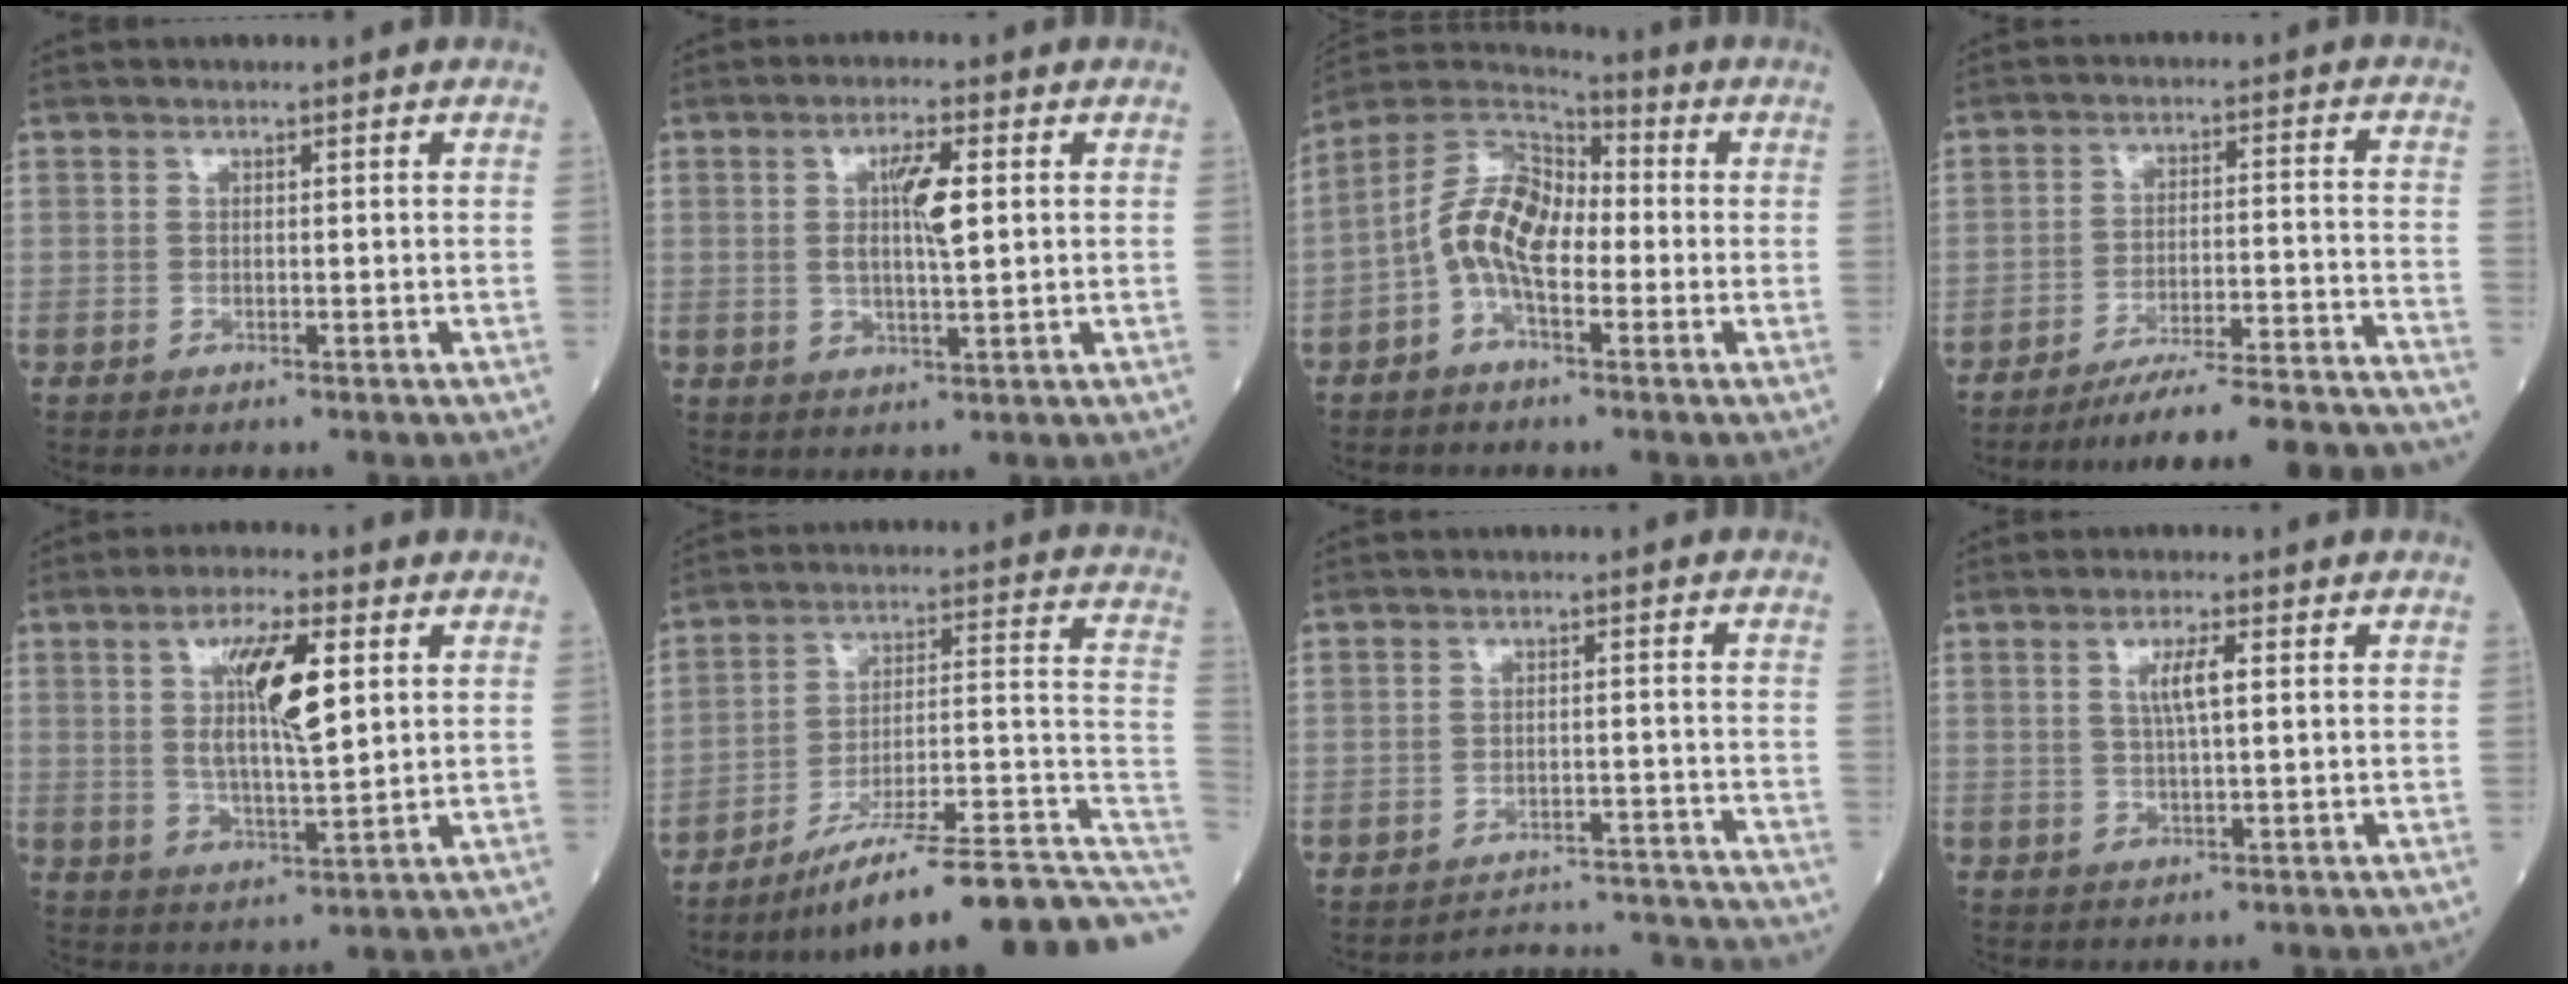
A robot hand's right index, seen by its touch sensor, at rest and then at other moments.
{"total": 5.7, "force": [1.1, 0.8, 5.5], "torque": [-0.103, 0.003, 0.021]}
{"total": 10.2, "force": [-1.9, 4.9, 8.7], "torque": [-0.183, 0.036, -0.045]}
{"total": 23.2, "force": [-22.2, -1.3, 6.9], "torque": [-0.054, -0.015, -0.298]}
{"total": 10.4, "force": [3.0, 2.0, 9.8], "torque": [-0.179, 0.002, 0.054]}
{"total": 22.8, "force": [-17.0, 2.3, 14.9], "torque": [-0.133, 0.034, -0.252]}
{"total": 12.3, "force": [-12.3, -0.6, -0.2], "torque": [0.015, 0.016, -0.157]}
{"total": 3.8, "force": [1.0, 0.3, 3.6], "torque": [-0.069, 0.002, 0.017]}